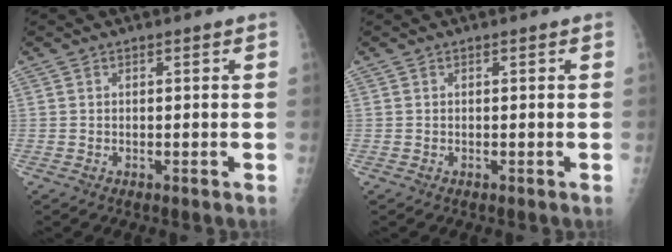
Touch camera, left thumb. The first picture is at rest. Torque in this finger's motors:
{"motor_torque": [0.01, 0.01, -0.06, -0.06, 0.00]}